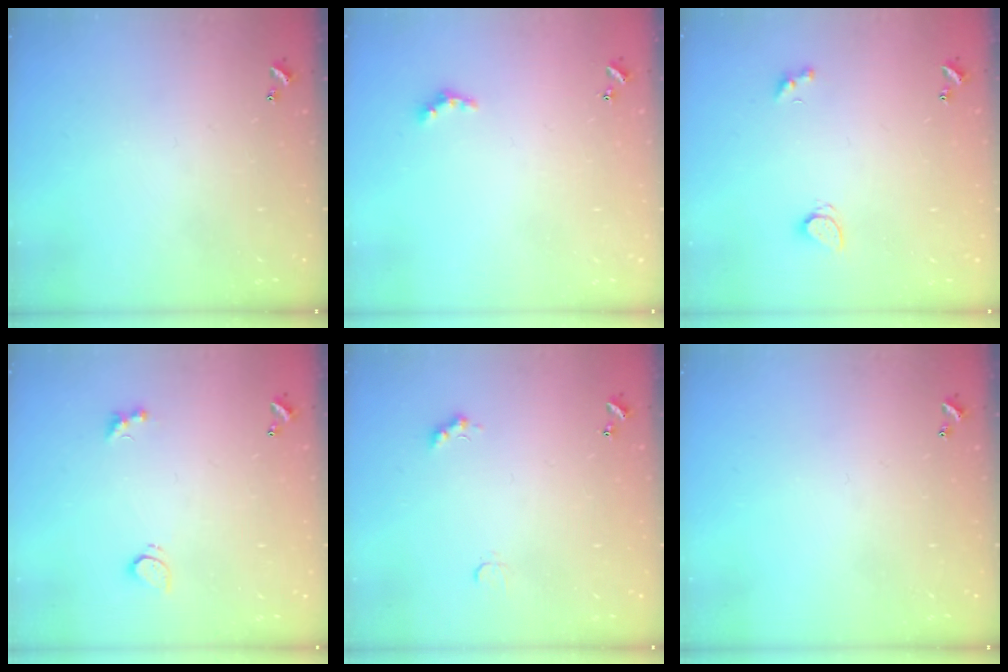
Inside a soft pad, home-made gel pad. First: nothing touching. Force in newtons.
{"total": 3.6, "press": 3.6, "slide": 0.6}
{"total": 2.1, "press": 2.0, "slide": 0.4}
{"total": 3.1, "press": 2.8, "slide": 1.3}
{"total": 2.4, "press": 2.3, "slide": 0.5}
{"total": 0.0}